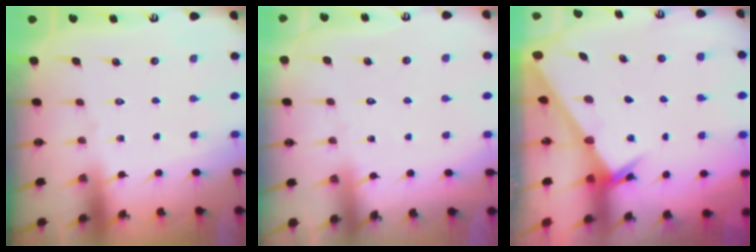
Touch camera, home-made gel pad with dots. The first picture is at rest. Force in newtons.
{"total": 5.1, "press": 5.1, "slide": 0.5}
{"total": 2.1, "press": 2.1, "slide": 0.3}